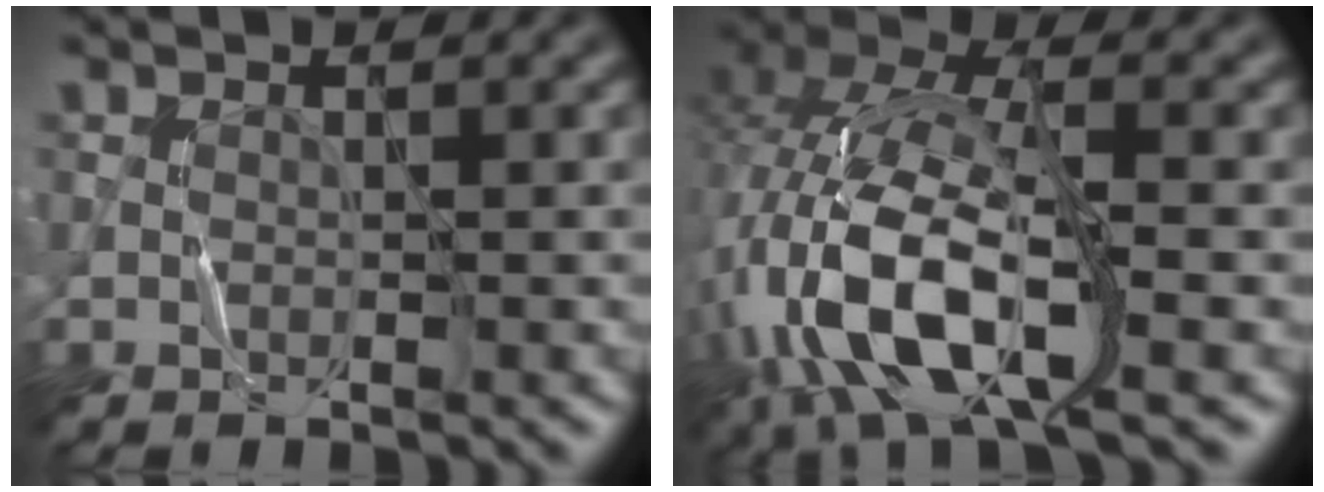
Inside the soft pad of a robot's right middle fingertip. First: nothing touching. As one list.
[{"total": 12.9, "force": [-4.7, 5.1, 10.9], "torque": [-0.239, 0.002, -0.096]}]